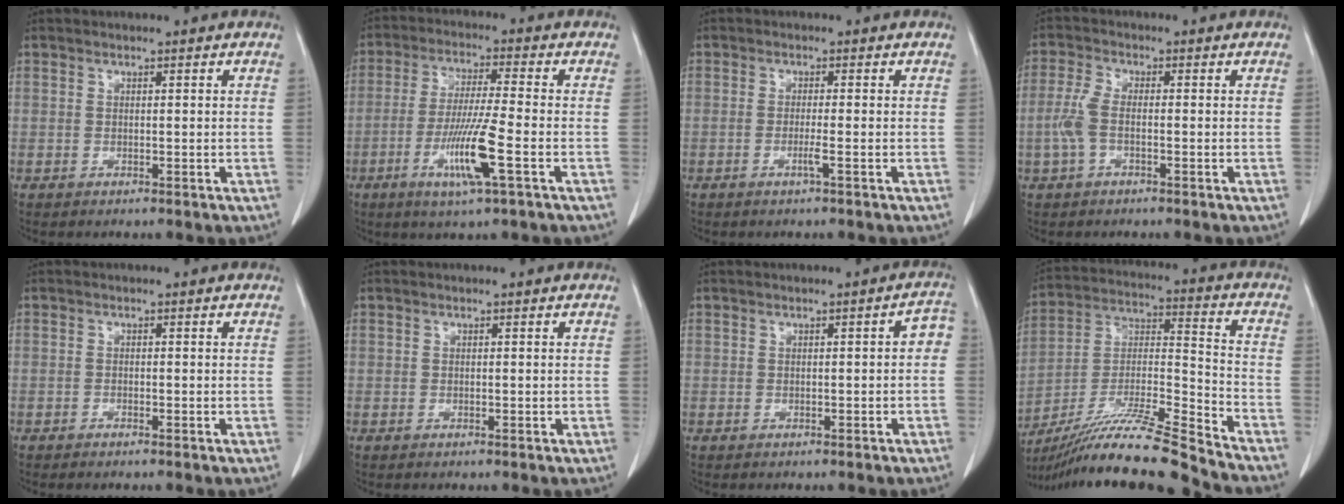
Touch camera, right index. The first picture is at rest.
{"total": 9.6, "force": [-3.5, -0.3, 9.0], "torque": [-0.175, -0.015, -0.065]}
{"total": 1.5, "force": [-0.6, -0.4, 1.3], "torque": [-0.025, -0.001, -0.012]}
{"total": 3.8, "force": [-0.8, 1.5, 3.4], "torque": [-0.094, 0.007, -0.021]}
{"total": 0.9, "force": [-0.8, 0.0, 0.5], "torque": [-0.011, -0.001, -0.012]}
{"total": 0.0}
{"total": 2.3, "force": [-0.2, 0.8, 2.2], "torque": [-0.017, 0.009, -0.005]}
{"total": 19.7, "force": [-17.1, -1.5, 9.7], "torque": [-0.202, -0.012, -0.309]}